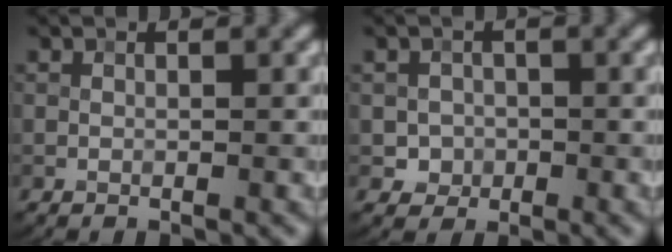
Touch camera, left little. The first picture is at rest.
{"total": 1.9, "force": [-0.2, 1.9, 0.3], "torque": [0.009, 0.000, -0.005]}